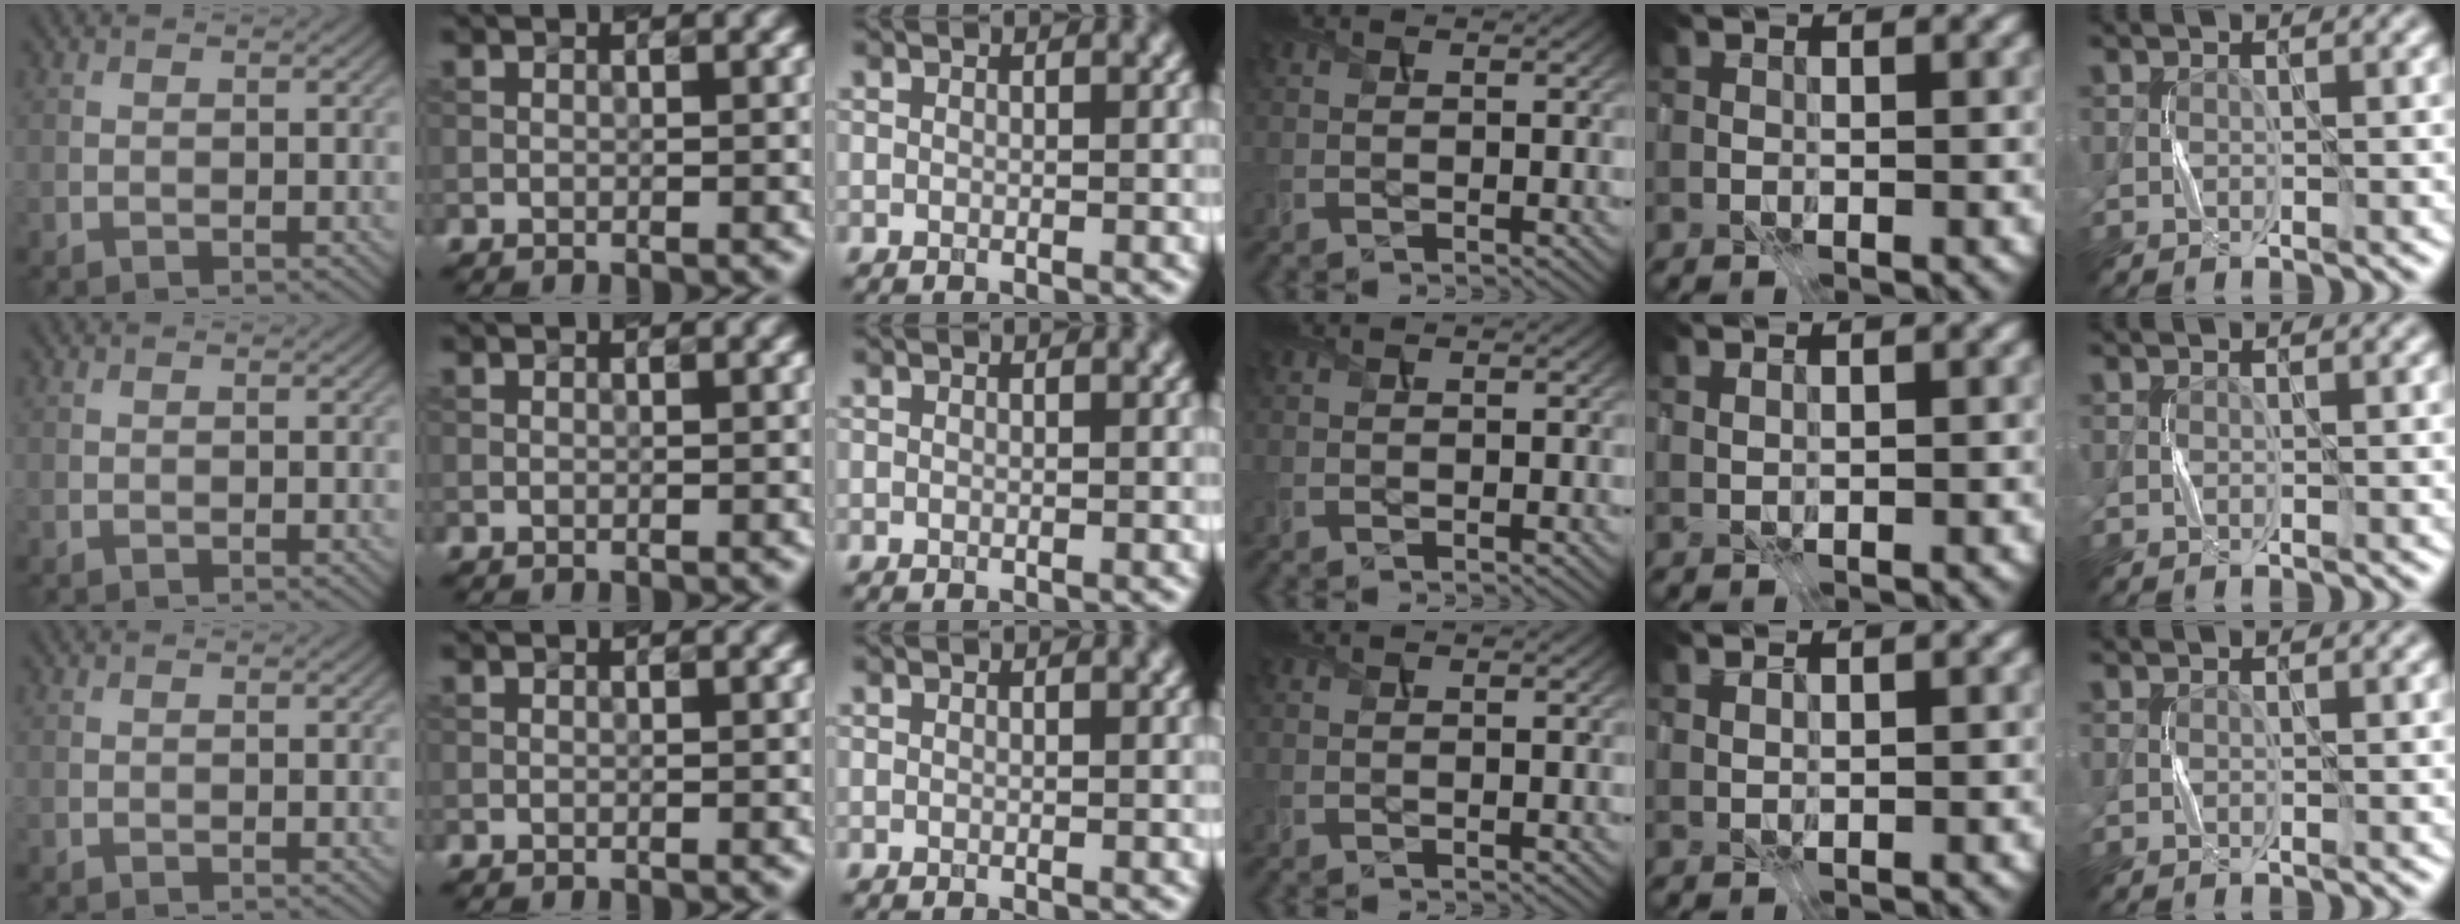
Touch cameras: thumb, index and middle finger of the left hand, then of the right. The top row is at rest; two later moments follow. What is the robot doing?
{"motion": "press", "object": "sticky note"}